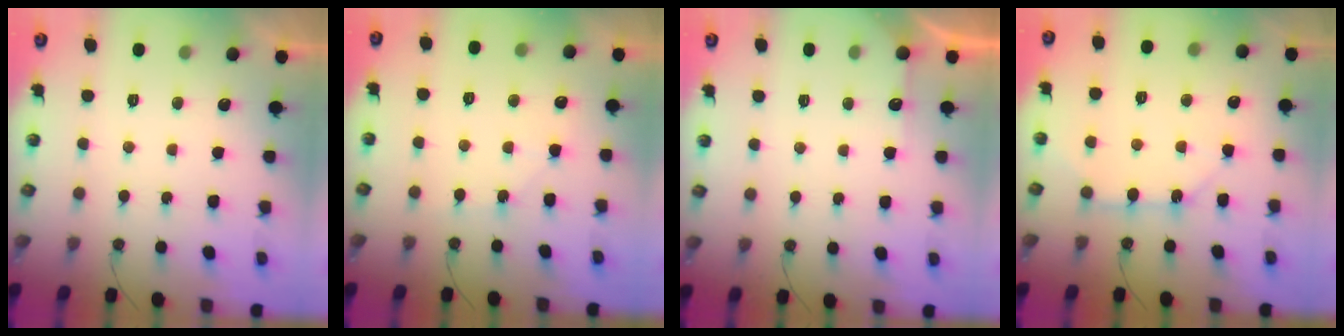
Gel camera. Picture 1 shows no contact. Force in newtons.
{"total": 5.4, "press": 5.4, "slide": 0.7}
{"total": 4.9, "press": 4.9, "slide": 0.5}
{"total": 10.1, "press": 10.0, "slide": 1.0}